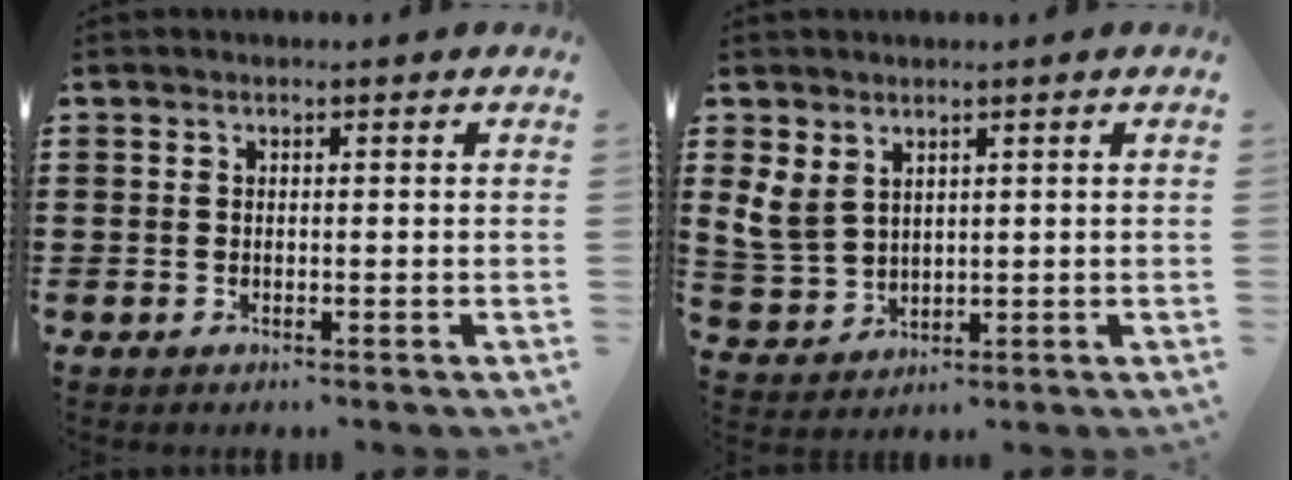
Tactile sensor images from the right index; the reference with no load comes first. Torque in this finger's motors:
{"motor_torque": [0.49, 0.44, 0.37, 0.07]}